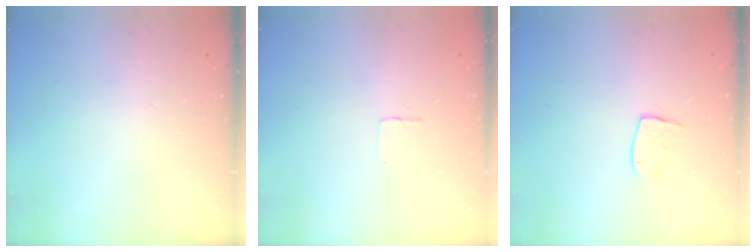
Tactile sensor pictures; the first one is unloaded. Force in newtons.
{"total": 1.9, "press": 1.9, "slide": 0.1}
{"total": 7.0, "press": 7.0, "slide": 0.5}